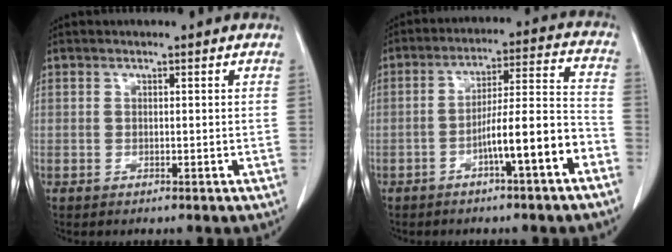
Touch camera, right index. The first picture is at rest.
{"total": 10.4, "force": [-4.9, 0.4, 9.2], "torque": [-0.145, 0.026, -0.076]}